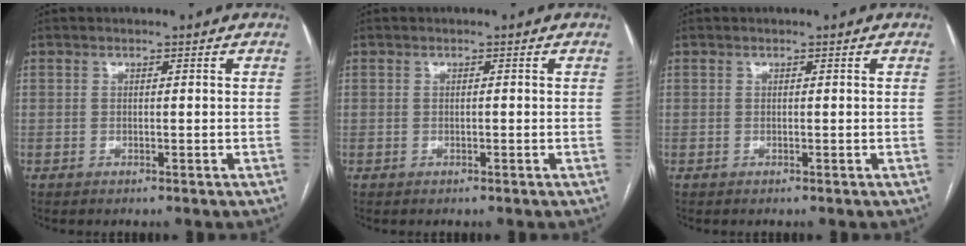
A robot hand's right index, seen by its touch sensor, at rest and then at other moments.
{"total": 0.0}
{"total": 0.0}